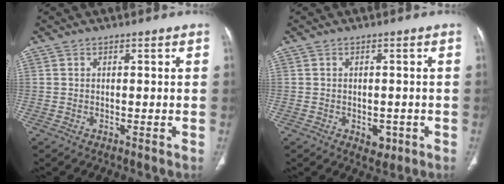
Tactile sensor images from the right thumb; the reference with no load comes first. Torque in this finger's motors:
{"motor_torque": [3.07, 1.94, 0.56, -0.38, -0.01]}